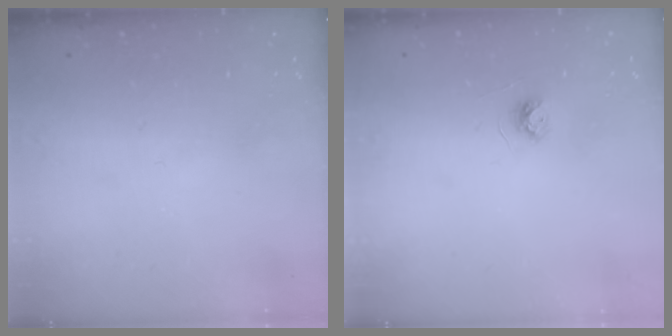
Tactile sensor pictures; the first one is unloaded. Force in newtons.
{"total": 3.7, "press": 3.6, "slide": 0.4}